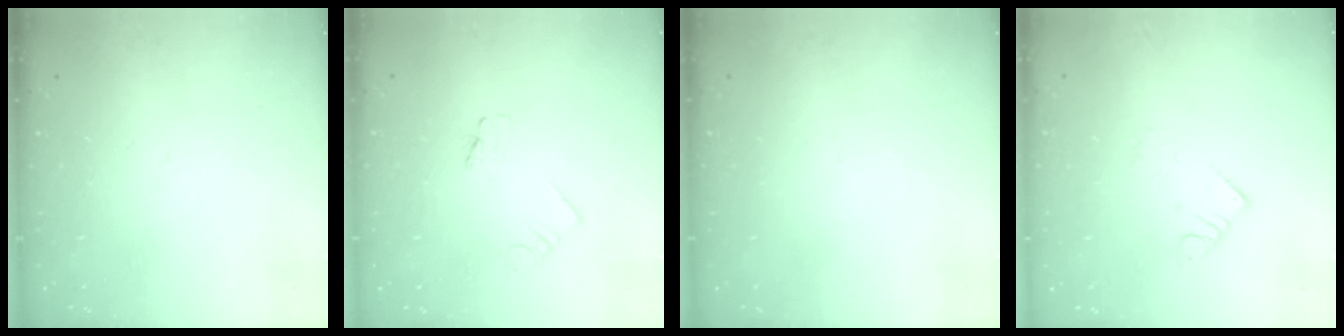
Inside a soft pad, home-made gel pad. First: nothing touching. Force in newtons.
{"total": 1.1, "press": 1.1, "slide": 0.0}
{"total": 0.0}
{"total": 2.6, "press": 2.6, "slide": 0.1}